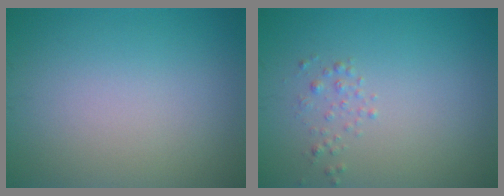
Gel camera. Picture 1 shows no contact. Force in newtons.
{"total": 0.9, "press": 0.9, "slide": 0.0}